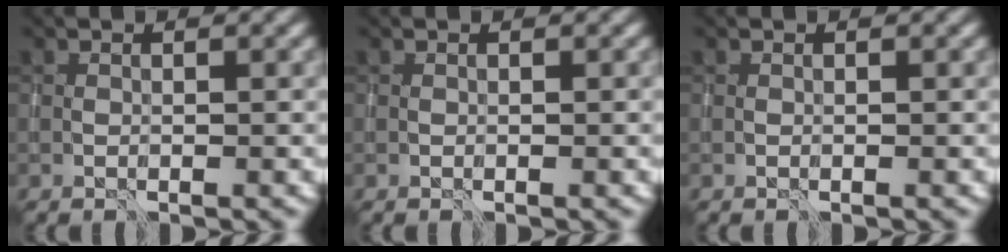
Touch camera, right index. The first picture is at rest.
{"total": 0.0}
{"total": 0.0}